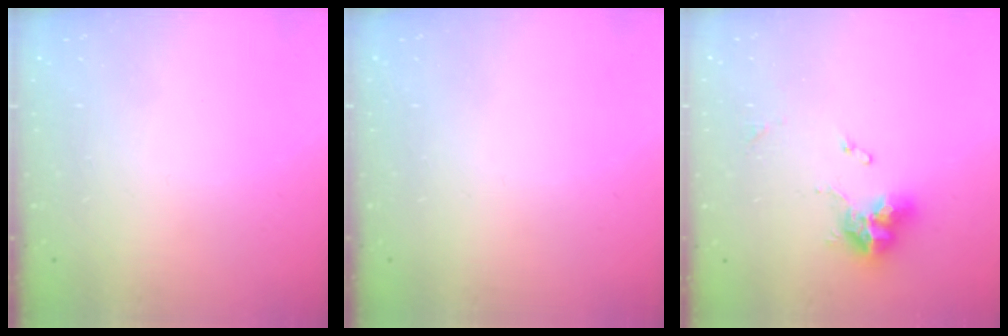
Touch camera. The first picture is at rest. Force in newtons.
{"total": 0.0}
{"total": 10.0, "press": 10.0, "slide": 0.6}